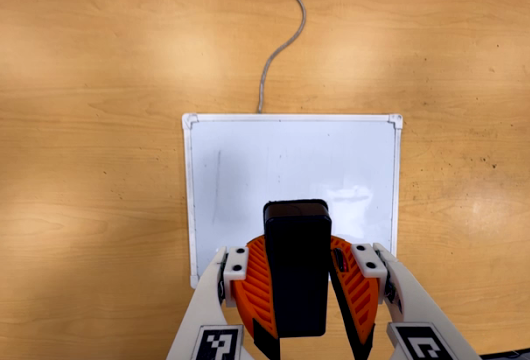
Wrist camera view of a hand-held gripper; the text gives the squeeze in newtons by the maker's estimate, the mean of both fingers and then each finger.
{"total": 9.7, "left": 9.6, "right": 9.8}